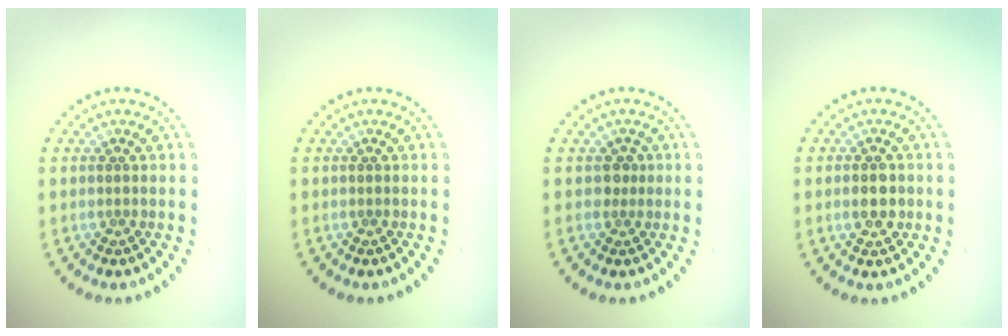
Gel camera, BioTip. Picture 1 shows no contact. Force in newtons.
{"total": 0.0}
{"total": 1.2, "press": 0.9, "slide": 0.8}
{"total": 2.1, "press": 2.1, "slide": 0.3}